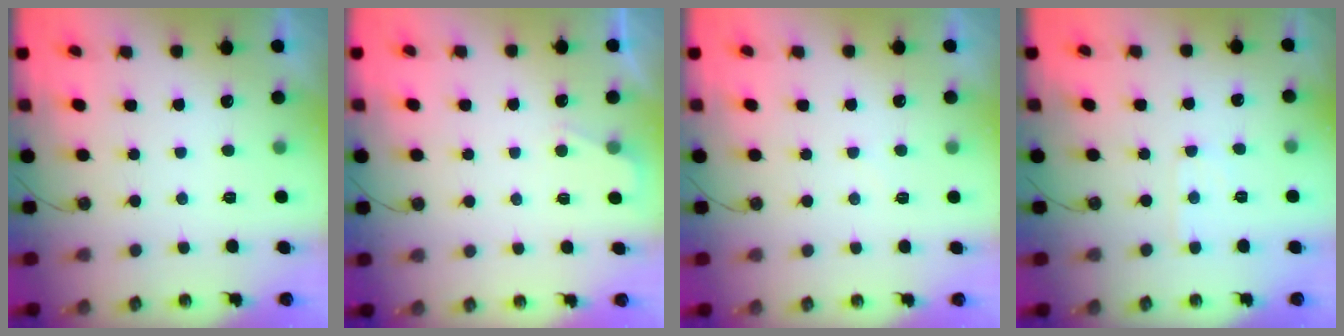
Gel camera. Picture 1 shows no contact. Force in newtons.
{"total": 2.4, "press": 2.4, "slide": 0.4}
{"total": 5.9, "press": 5.9, "slide": 0.6}
{"total": 4.5, "press": 4.4, "slide": 0.7}